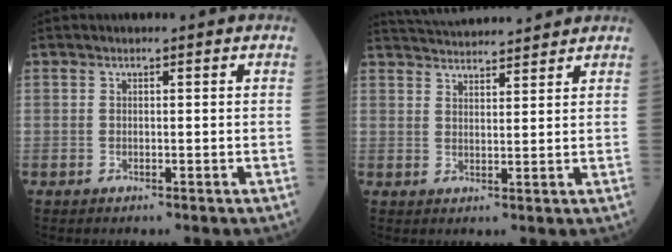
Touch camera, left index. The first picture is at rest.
{"total": 10.3, "force": [9.9, 0.8, 2.6], "torque": [-0.050, 0.027, 0.148]}